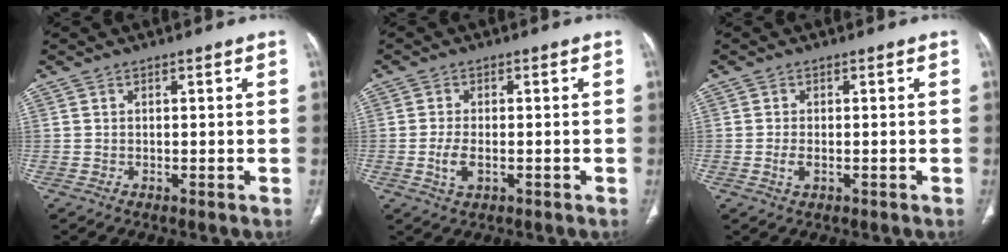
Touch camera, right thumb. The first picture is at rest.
{"total": 4.0, "force": [-1.0, 2.1, 3.3], "torque": [-0.071, 0.000, -0.017]}
{"total": 2.2, "force": [-0.6, 1.1, 1.8], "torque": [-0.043, 0.000, -0.011]}